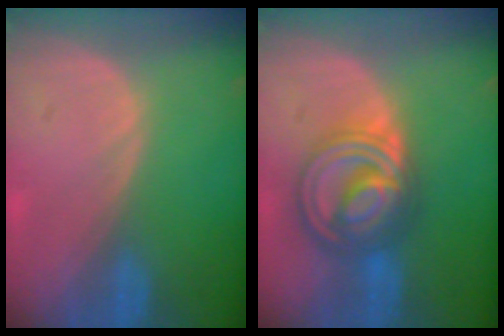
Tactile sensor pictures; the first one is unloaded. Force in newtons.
{"total": 9.0, "press": 9.0, "slide": 0.7}